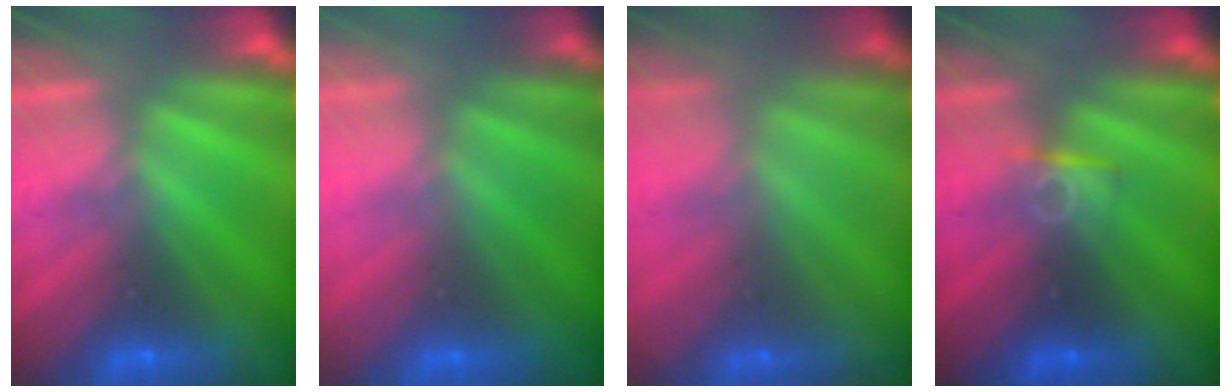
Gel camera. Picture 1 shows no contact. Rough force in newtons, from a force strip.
{"total": 2.4}
{"total": 1.5}
{"total": 2.7}